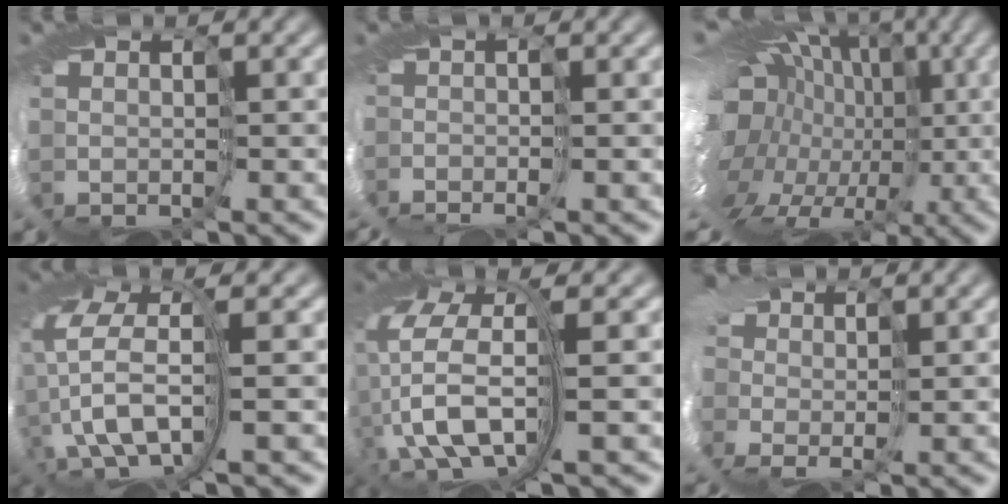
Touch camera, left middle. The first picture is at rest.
{"total": 3.1, "force": [-2.7, 0.3, 1.5], "torque": [-0.032, -0.008, -0.050]}
{"total": 19.5, "force": [-2.5, 15.2, 11.9], "torque": [-0.191, -0.007, -0.090]}
{"total": 8.2, "force": [-0.2, 3.4, 7.5], "torque": [-0.178, -0.007, -0.015]}
{"total": 11.9, "force": [-0.2, 5.4, 10.5], "torque": [-0.241, -0.011, 0.004]}
{"total": 7.6, "force": [0.1, 5.8, 4.8], "torque": [-0.091, -0.001, -0.025]}